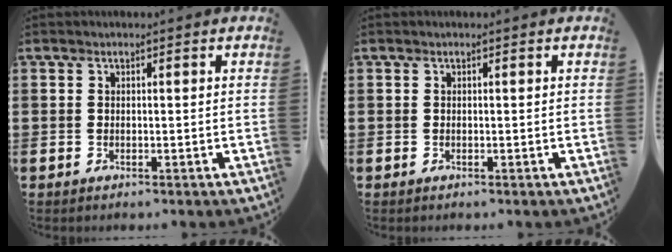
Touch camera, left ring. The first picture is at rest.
{"total": 0.0}